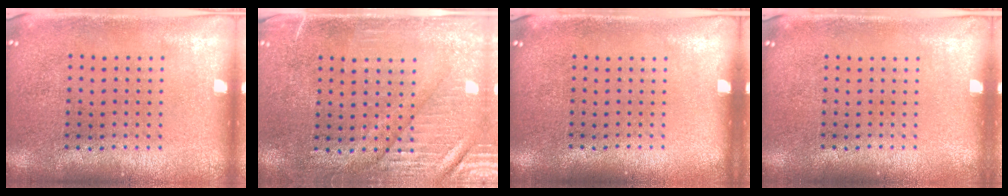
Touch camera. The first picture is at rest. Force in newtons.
{"total": 3.5, "press": 3.0, "slide": 1.8}
{"total": 0.0}
{"total": 0.0}